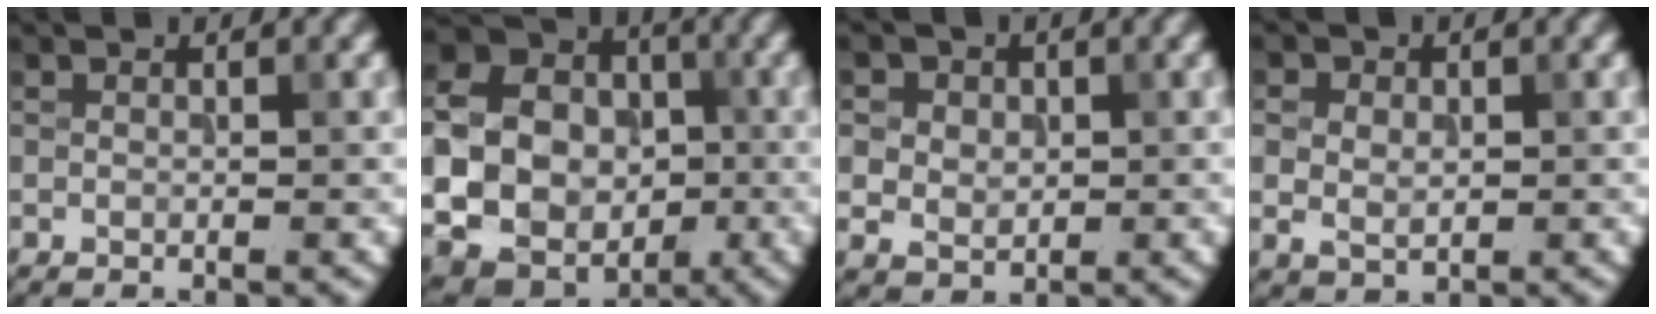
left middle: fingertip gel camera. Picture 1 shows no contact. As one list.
[{"total": 13.8, "force": [-1.6, 12.1, 6.4], "torque": [-0.148, -0.004, -0.037]}, {"total": 4.7, "force": [1.6, 3.8, 2.2], "torque": [-0.043, 0.017, 0.017]}, {"total": 3.1, "force": [0.4, 2.5, 1.9], "torque": [-0.029, 0.007, 0.002]}]